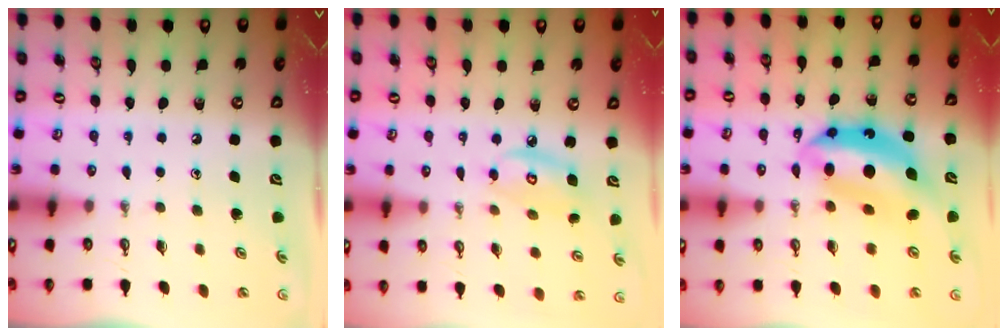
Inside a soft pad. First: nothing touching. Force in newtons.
{"total": 7.3, "press": 7.3, "slide": 0.4}
{"total": 14.1, "press": 14.0, "slide": 1.6}